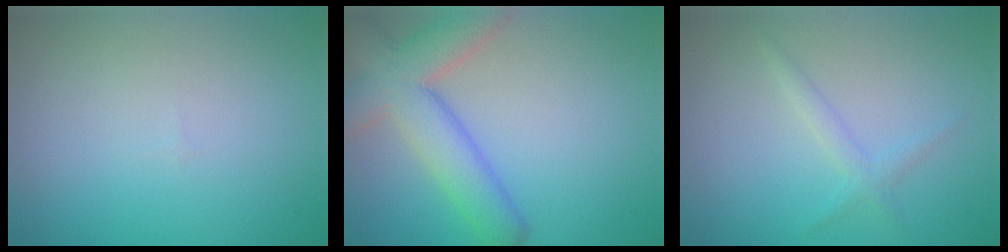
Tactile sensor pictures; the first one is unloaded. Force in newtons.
{"total": 6.8, "press": 6.8, "slide": 0.5}
{"total": 1.4, "press": 1.4, "slide": 0.1}